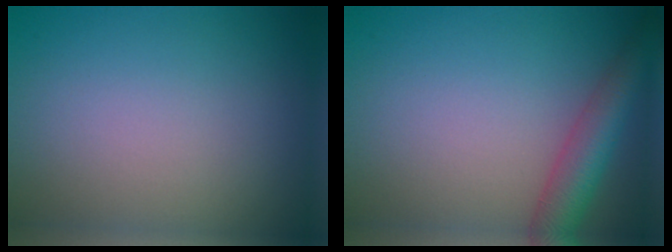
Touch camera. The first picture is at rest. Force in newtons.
{"total": 5.0, "press": 5.0, "slide": 0.2}